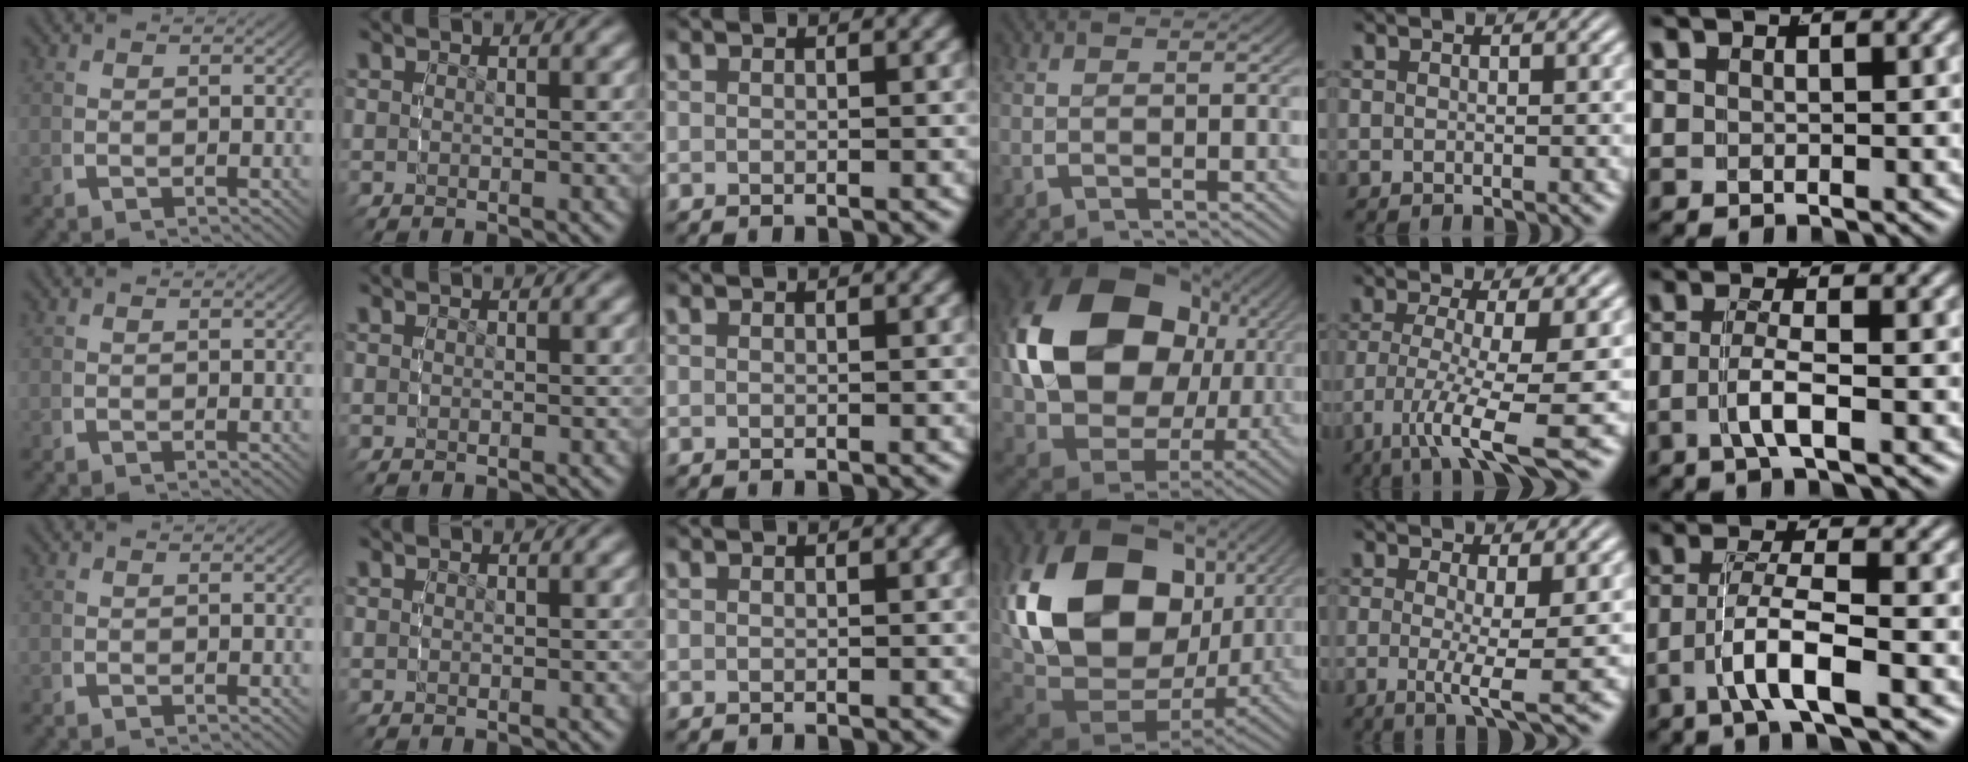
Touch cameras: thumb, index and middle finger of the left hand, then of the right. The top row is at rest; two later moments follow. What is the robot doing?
{"motion": "grasp_and_lifting", "object": "bowl"}